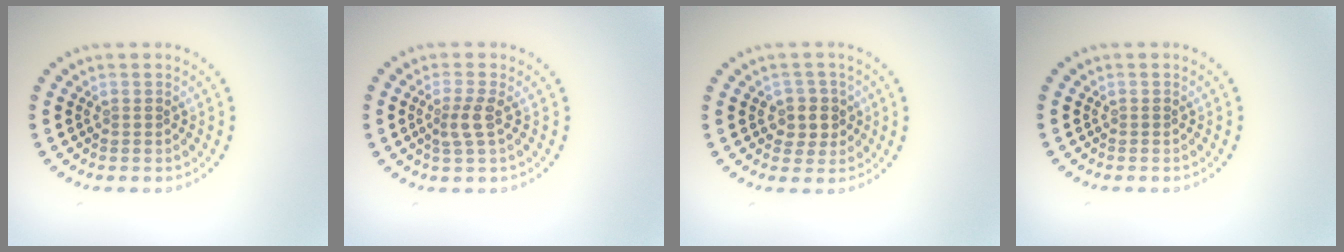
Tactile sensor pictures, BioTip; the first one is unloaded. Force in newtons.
{"total": 2.0, "press": 1.6, "slide": 1.2}
{"total": 2.6, "press": 2.3, "slide": 1.2}
{"total": 0.0}